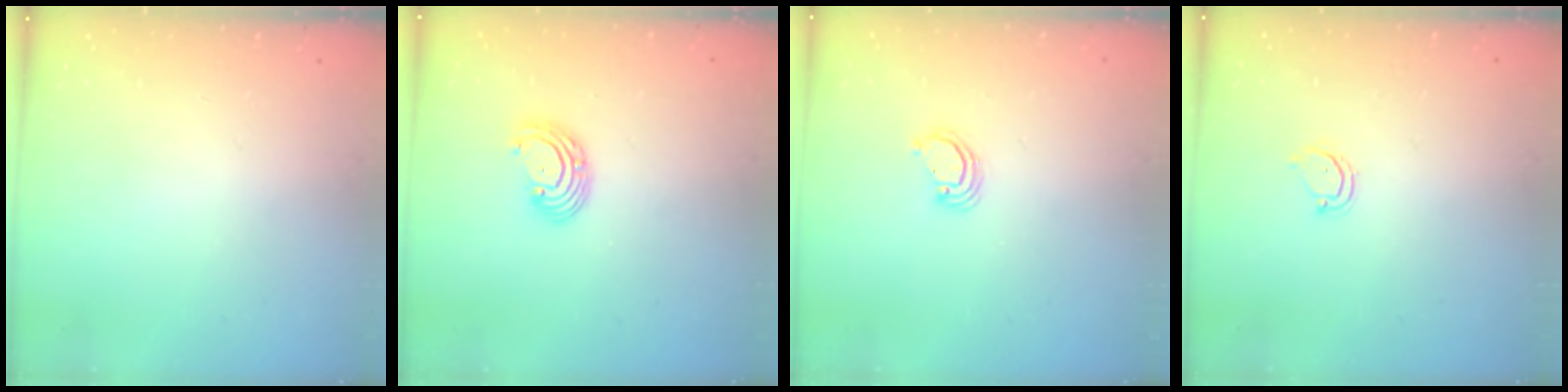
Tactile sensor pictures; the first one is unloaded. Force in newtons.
{"total": 5.2, "press": 5.2, "slide": 0.5}
{"total": 3.7, "press": 3.6, "slide": 0.2}
{"total": 3.6, "press": 3.6, "slide": 0.2}